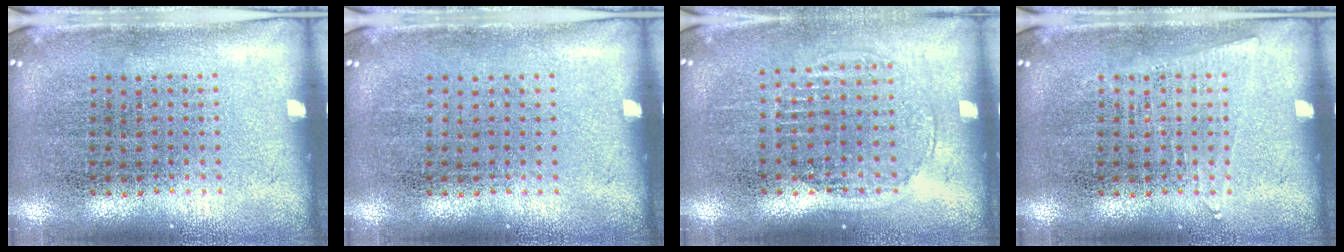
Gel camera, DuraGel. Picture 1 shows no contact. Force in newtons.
{"total": 0.0}
{"total": 1.5, "press": 1.3, "slide": 0.7}
{"total": 0.9, "press": 0.9, "slide": 0.3}